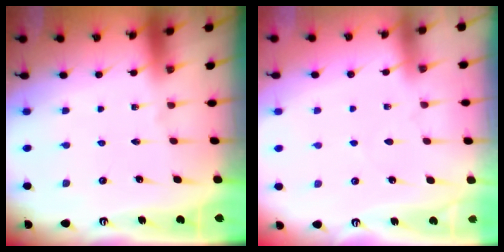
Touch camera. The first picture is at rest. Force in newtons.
{"total": 2.7, "press": 2.7, "slide": 0.4}